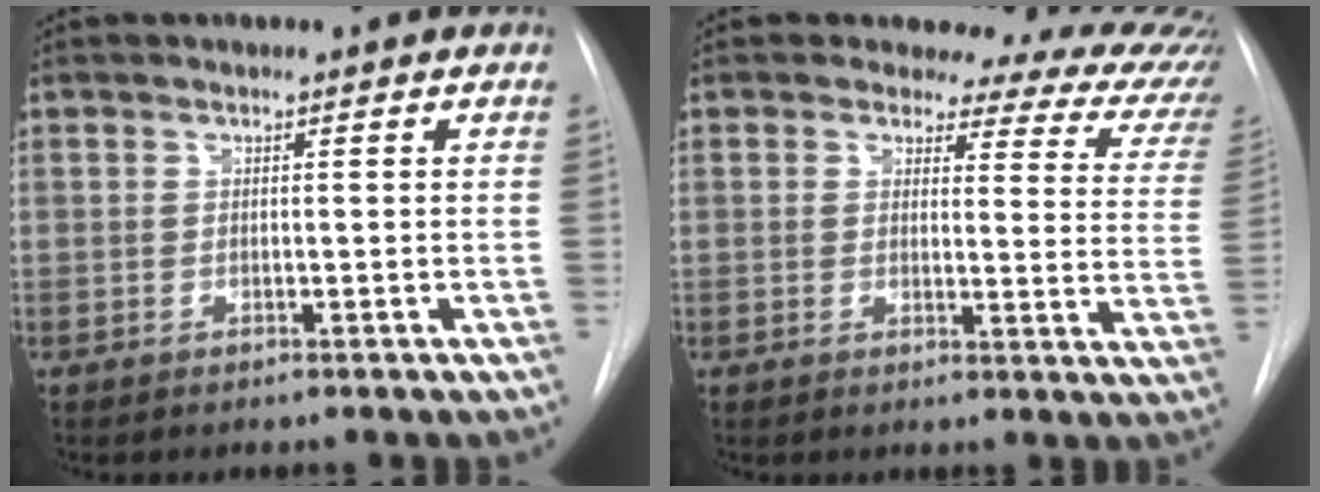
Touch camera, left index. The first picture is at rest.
{"total": 15.4, "force": [14.2, 4.8, 3.5], "torque": [-0.007, -0.070, 0.119]}